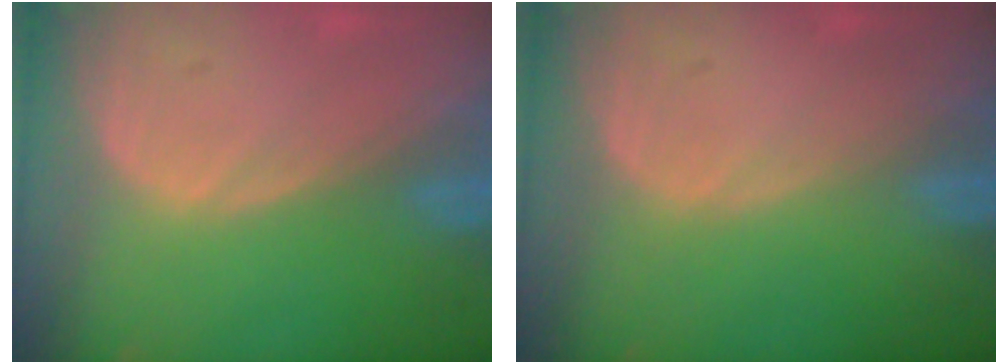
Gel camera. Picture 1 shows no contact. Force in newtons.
{"total": 0.0}